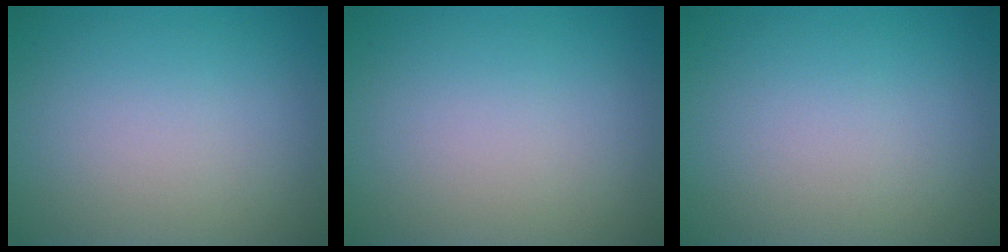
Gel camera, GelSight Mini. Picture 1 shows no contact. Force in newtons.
{"total": 0.0}
{"total": 0.0}